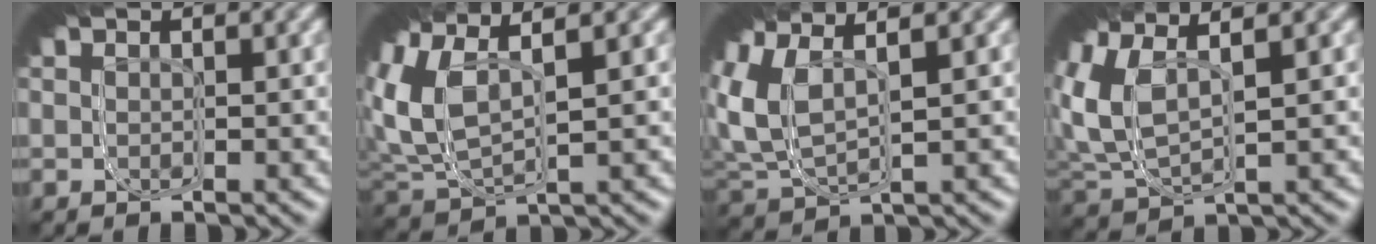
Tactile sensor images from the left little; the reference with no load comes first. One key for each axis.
{"total": 6.9, "fx": 2.4, "fy": 4.1, "fz": 5.0, "tx": -0.104, "ty": 0.020, "tz": 0.021}
{"total": 8.3, "fx": 2.5, "fy": 5.7, "fz": 5.4, "tx": -0.130, "ty": 0.011, "tz": 0.023}
{"total": 7.6, "fx": 2.6, "fy": 5.0, "fz": 5.1, "tx": -0.116, "ty": 0.018, "tz": 0.023}